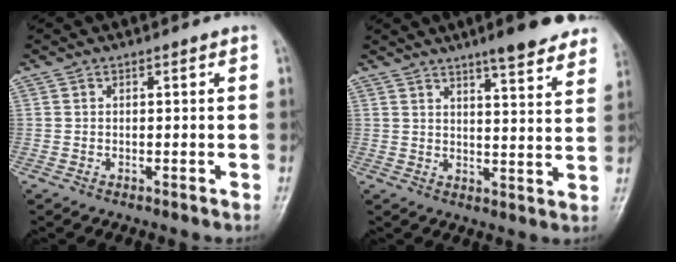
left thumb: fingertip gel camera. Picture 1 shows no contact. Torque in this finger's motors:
{"motor_torque": [2.39, 0.70, 1.57, -1.20, 0.06]}